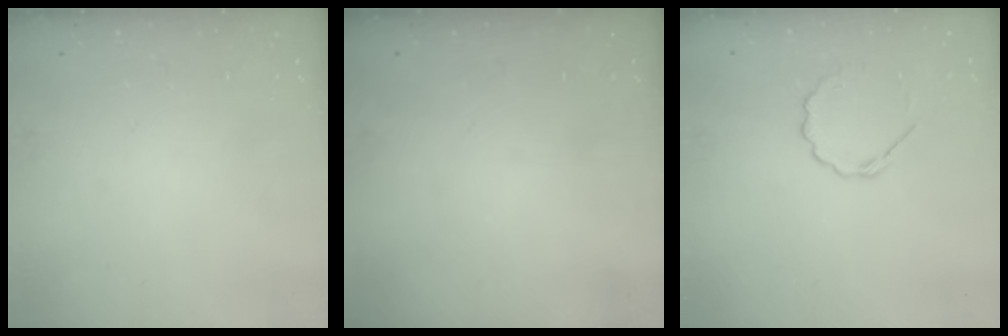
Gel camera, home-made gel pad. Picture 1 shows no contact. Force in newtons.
{"total": 0.0}
{"total": 5.8, "press": 5.6, "slide": 1.8}